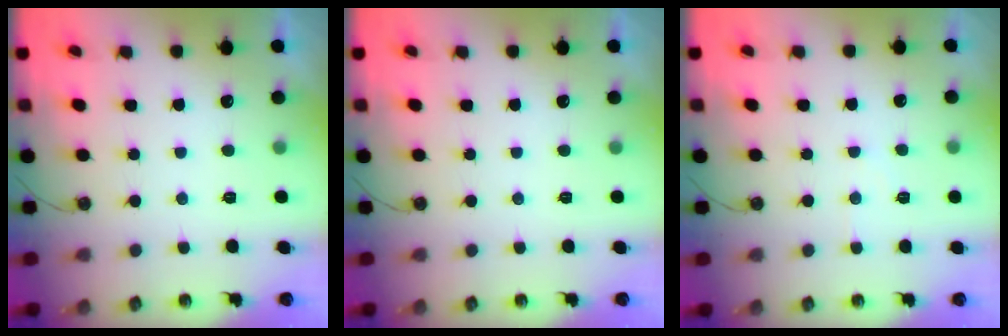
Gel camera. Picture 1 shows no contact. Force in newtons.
{"total": 0.0}
{"total": 4.6, "press": 4.5, "slide": 0.7}